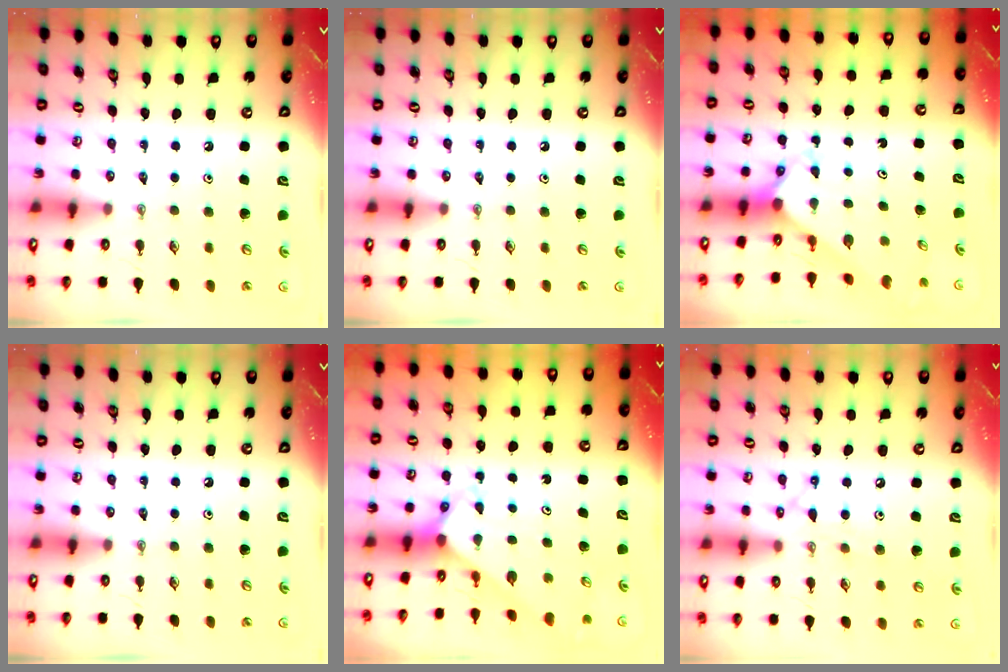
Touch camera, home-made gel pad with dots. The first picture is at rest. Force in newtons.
{"total": 0.0}
{"total": 2.6, "press": 2.6, "slide": 0.1}
{"total": 0.0}
{"total": 2.5, "press": 2.5, "slide": 0.1}
{"total": 11.3, "press": 11.3, "slide": 0.8}